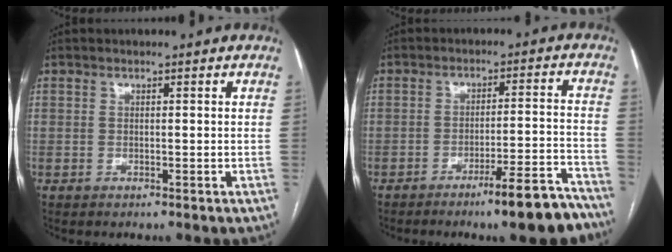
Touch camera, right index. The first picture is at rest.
{"total": 10.1, "force": [-7.8, 0.8, 6.4], "torque": [-0.070, 0.018, -0.115]}